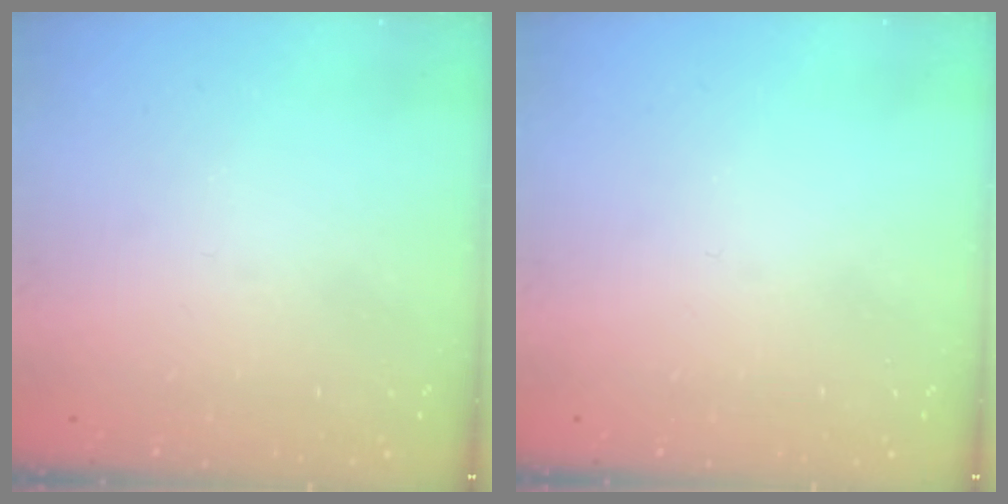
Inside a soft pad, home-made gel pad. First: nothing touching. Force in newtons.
{"total": 0.0}